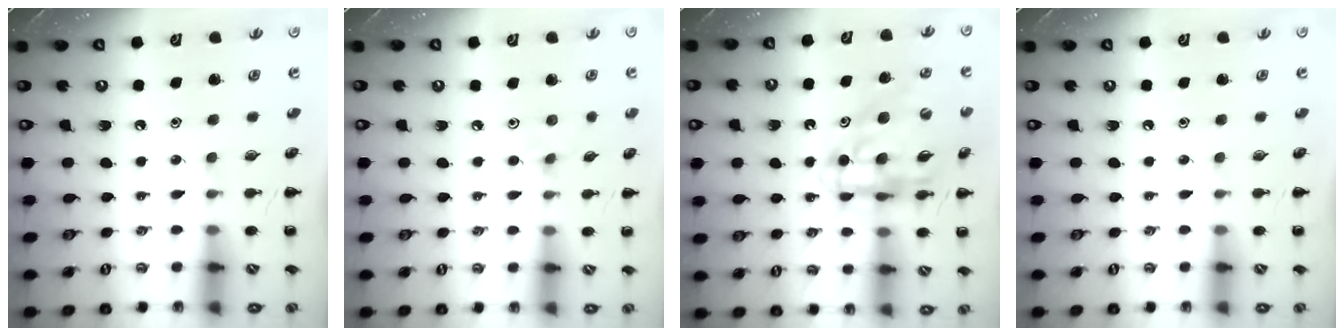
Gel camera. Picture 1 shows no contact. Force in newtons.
{"total": 4.8, "press": 4.5, "slide": 1.8}
{"total": 13.4, "press": 12.9, "slide": 3.8}
{"total": 0.0}